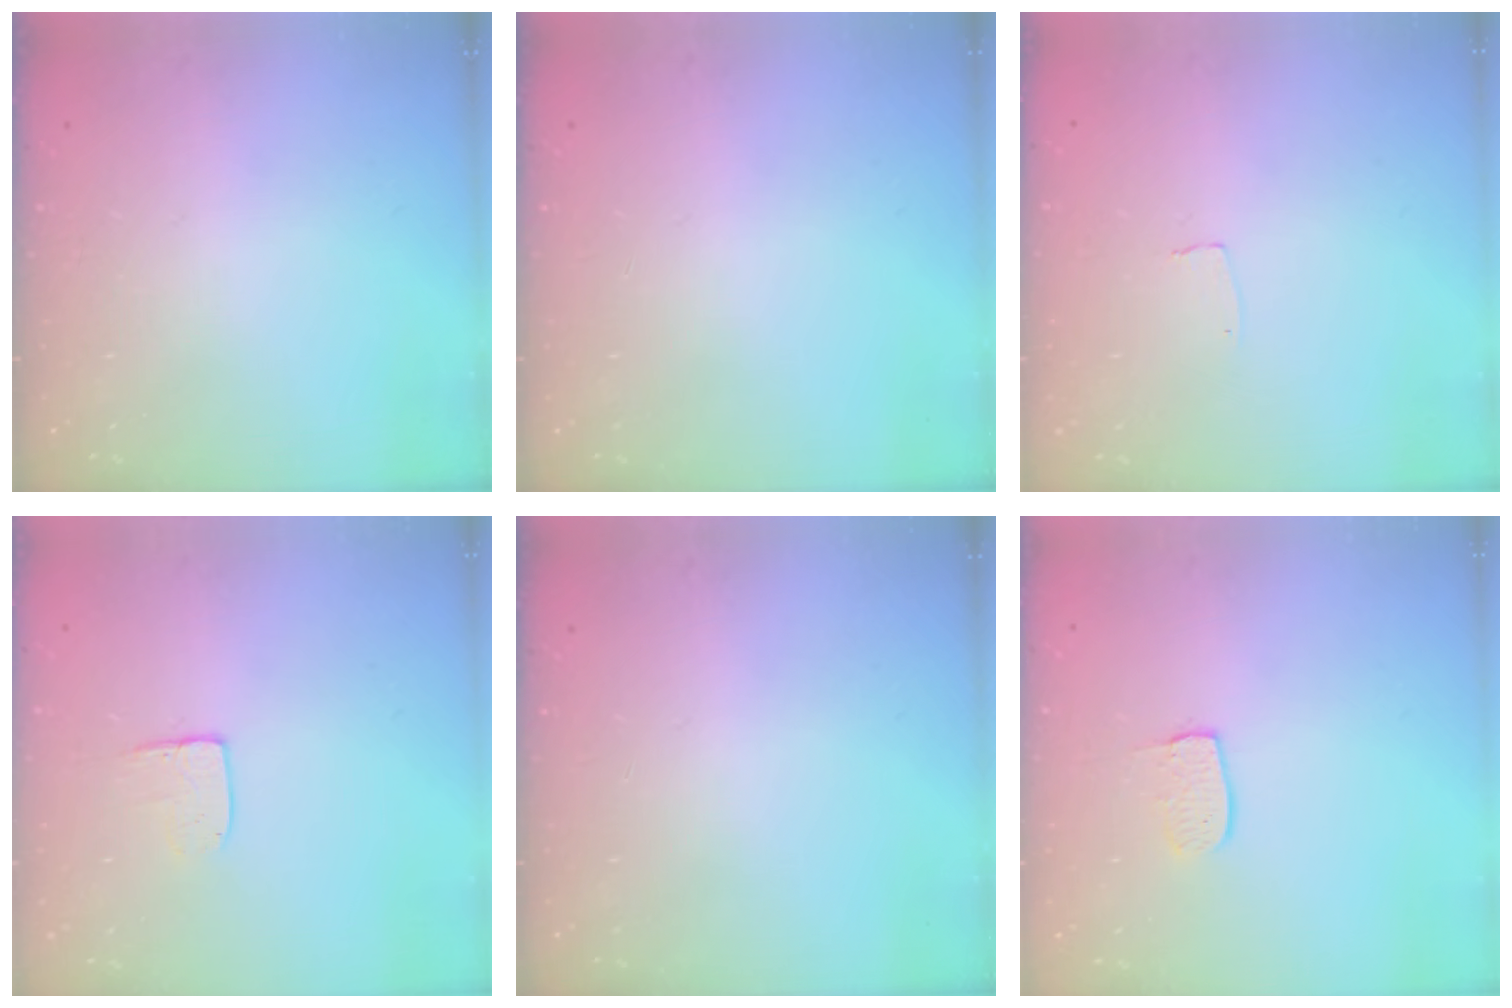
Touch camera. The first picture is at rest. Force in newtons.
{"total": 0.0}
{"total": 3.0, "press": 3.0, "slide": 0.2}
{"total": 6.8, "press": 6.8, "slide": 0.5}
{"total": 0.0}
{"total": 6.6, "press": 6.5, "slide": 0.4}